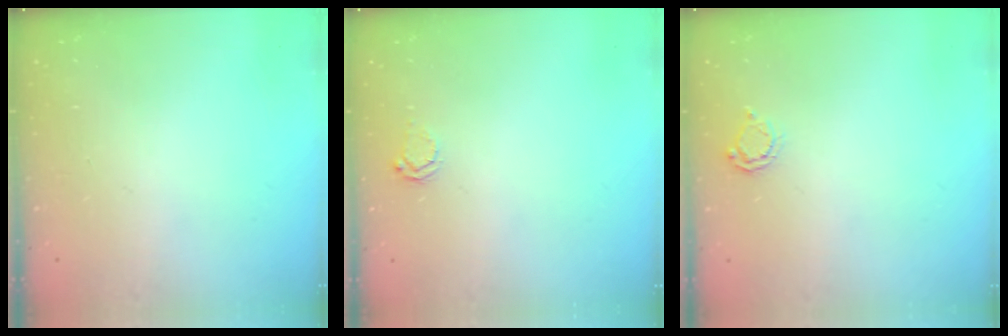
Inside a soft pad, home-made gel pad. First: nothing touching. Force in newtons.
{"total": 3.7, "press": 3.7, "slide": 0.5}
{"total": 4.0, "press": 4.0, "slide": 0.2}